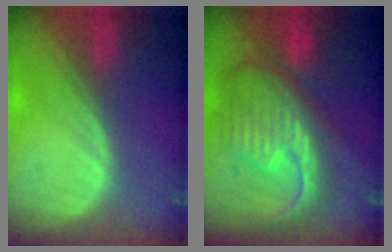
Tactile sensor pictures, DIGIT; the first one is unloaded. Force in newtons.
{"total": 12.4, "press": 10.6, "slide": 6.4}